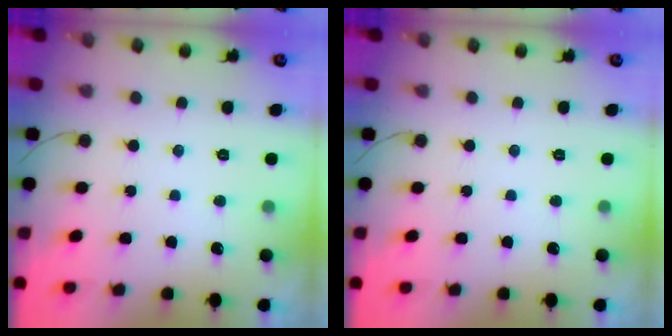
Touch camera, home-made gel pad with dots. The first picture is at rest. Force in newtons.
{"total": 0.0}